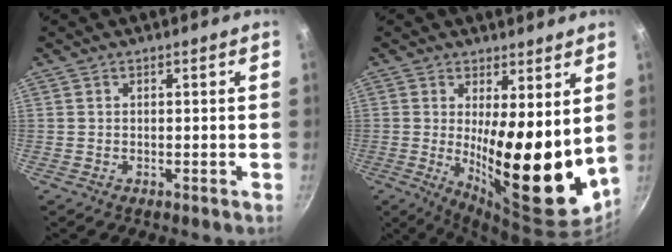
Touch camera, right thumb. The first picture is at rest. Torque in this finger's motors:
{"motor_torque": [0.84, 4.17, 1.79, 0.53, 0.57]}